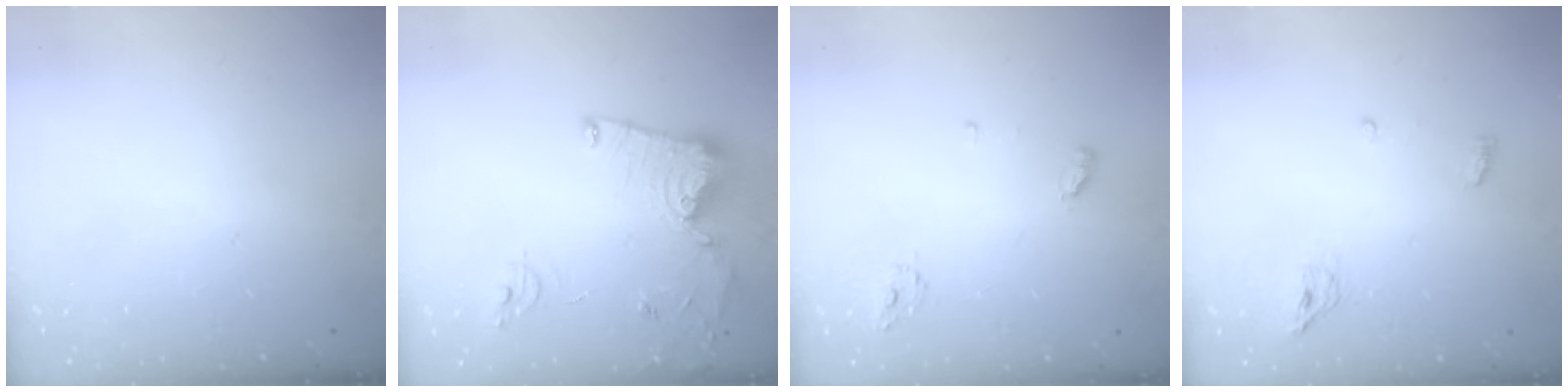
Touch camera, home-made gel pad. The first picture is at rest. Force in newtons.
{"total": 13.4, "press": 13.4, "slide": 1.5}
{"total": 5.1, "press": 5.1, "slide": 0.4}
{"total": 4.4, "press": 4.3, "slide": 1.1}